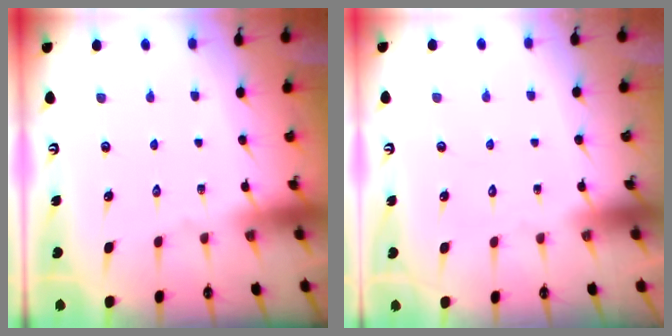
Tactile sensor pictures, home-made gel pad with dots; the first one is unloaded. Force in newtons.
{"total": 1.7, "press": 1.7, "slide": 0.1}